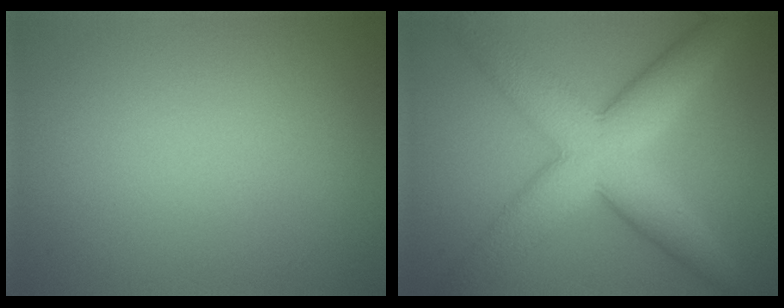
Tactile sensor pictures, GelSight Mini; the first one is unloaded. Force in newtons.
{"total": 9.2, "press": 9.2, "slide": 0.2}